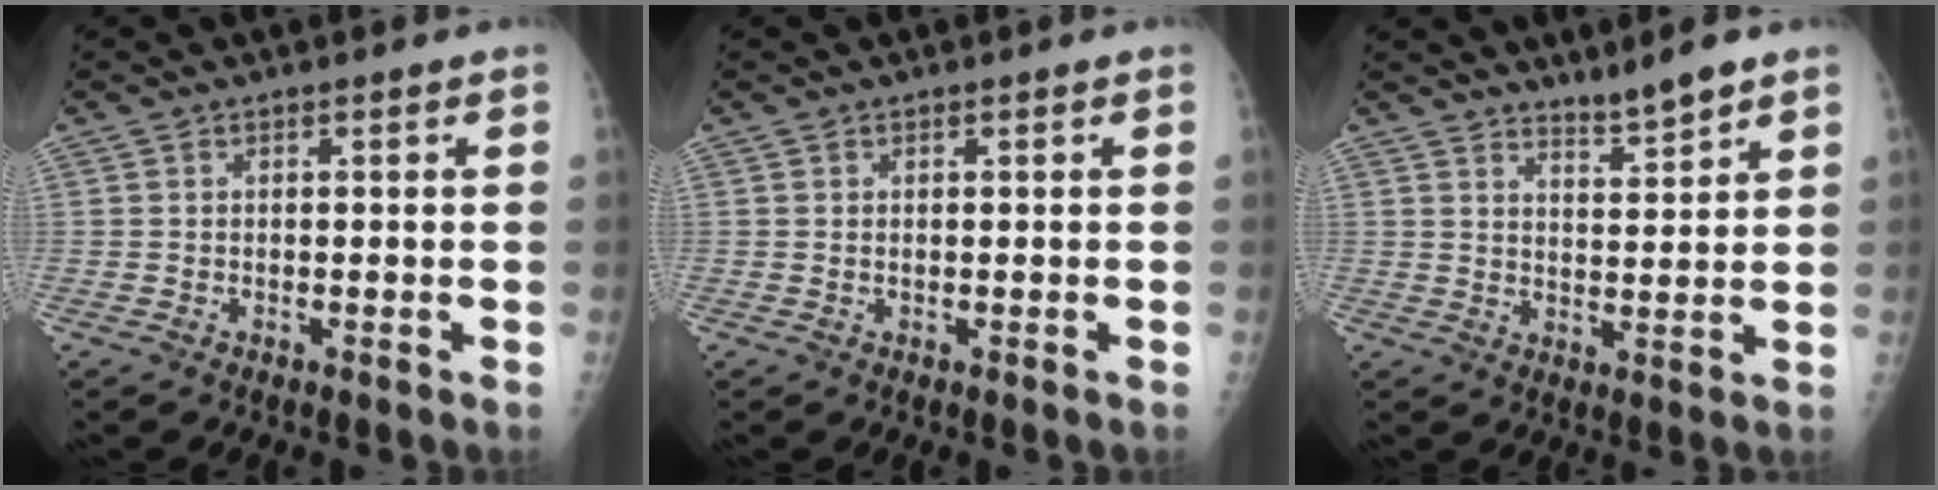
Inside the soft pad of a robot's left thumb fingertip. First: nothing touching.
{"total": 0.0}
{"total": 4.6, "force": [4.1, 0.2, 2.0], "torque": [-0.032, -0.035, 0.074]}